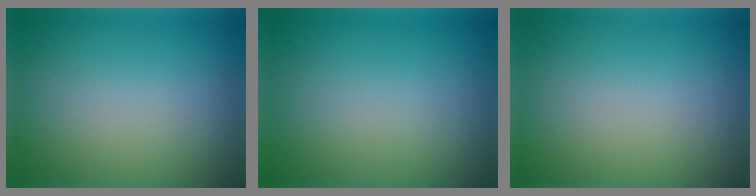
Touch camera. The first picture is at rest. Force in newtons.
{"total": 0.0}
{"total": 0.0}